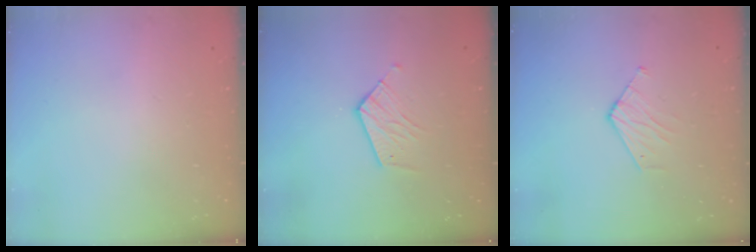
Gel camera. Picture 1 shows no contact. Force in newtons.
{"total": 6.9, "press": 6.9, "slide": 0.2}
{"total": 3.9, "press": 3.9, "slide": 0.3}